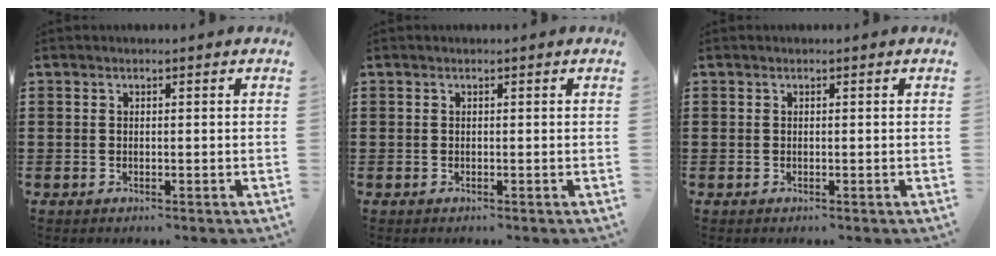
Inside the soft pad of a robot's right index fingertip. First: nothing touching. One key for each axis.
{"total": 0.0}
{"total": 0.0}